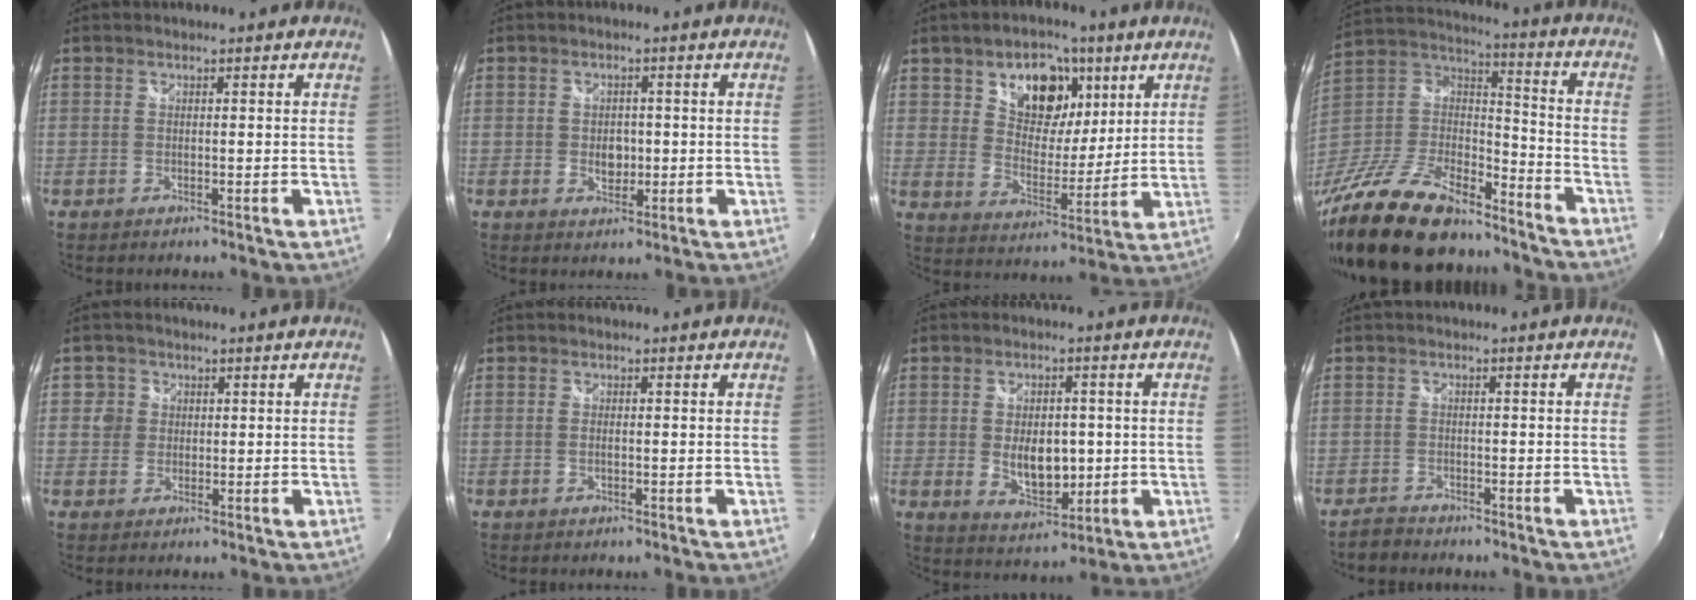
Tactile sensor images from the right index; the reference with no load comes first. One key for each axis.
{"total": 2.9, "fx": -0.8, "fy": 2.2, "fz": 1.7, "tx": -0.027, "ty": 0.006, "tz": -0.010}
{"total": 13.8, "fx": 6.6, "fy": 9.2, "fz": 7.9, "tx": -0.135, "ty": 0.011, "tz": 0.112}
{"total": 25.1, "fx": -18.6, "fy": 9.9, "fz": 13.7, "tx": -0.289, "ty": -0.003, "tz": -0.312}
{"total": 2.7, "fx": 0.1, "fy": 2.7, "fz": 0.2, "tx": 0.006, "ty": 0.012, "tz": -0.001}
{"total": 0.6, "fx": 0.0, "fy": 0.1, "fz": 0.6, "tx": -0.012, "ty": 0.002, "tz": 0.000}
{"total": 8.4, "fx": -0.5, "fy": 5.1, "fz": 6.7, "tx": -0.119, "ty": -0.004, "tz": 0.006}
{"total": 2.5, "fx": -2.2, "fy": 1.1, "fz": 0.1, "tx": -0.011, "ty": 0.002, "tz": -0.043}